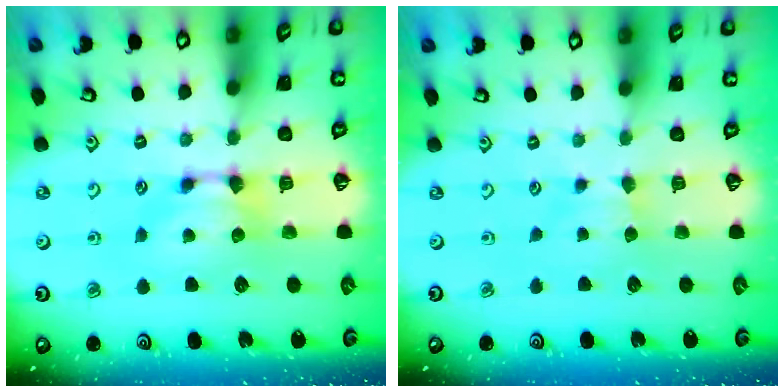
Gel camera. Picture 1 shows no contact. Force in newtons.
{"total": 2.2, "press": 2.1, "slide": 0.4}